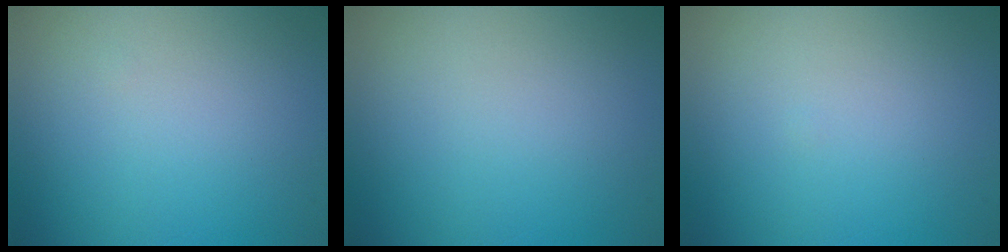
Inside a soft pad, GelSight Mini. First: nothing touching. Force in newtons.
{"total": 0.0}
{"total": 0.0}